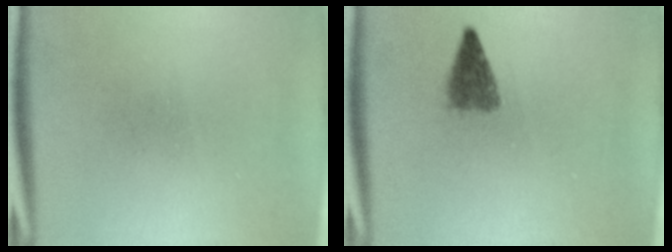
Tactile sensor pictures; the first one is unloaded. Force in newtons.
{"total": 2.8}